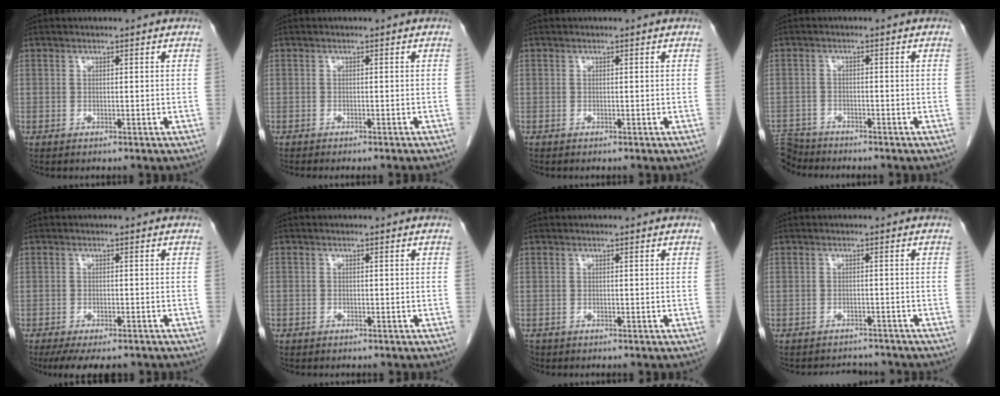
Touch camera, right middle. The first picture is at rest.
{"total": 3.0, "force": [-2.7, -0.1, 1.4], "torque": [-0.017, 0.000, -0.033]}
{"total": 0.0}
{"total": 5.7, "force": [-5.5, 1.2, -0.1], "torque": [0.003, -0.004, -0.106]}
{"total": 9.0, "force": [-7.2, 3.1, 4.5], "torque": [-0.064, -0.012, -0.100]}
{"total": 0.9, "force": [-0.6, 0.7, 0.0], "torque": [-0.010, 0.003, -0.013]}
{"total": 1.4, "force": [-1.1, 0.8, 0.3], "torque": [-0.011, -0.001, -0.018]}
{"total": 6.1, "force": [-5.8, 1.6, 0.8], "torque": [-0.013, 0.001, -0.071]}